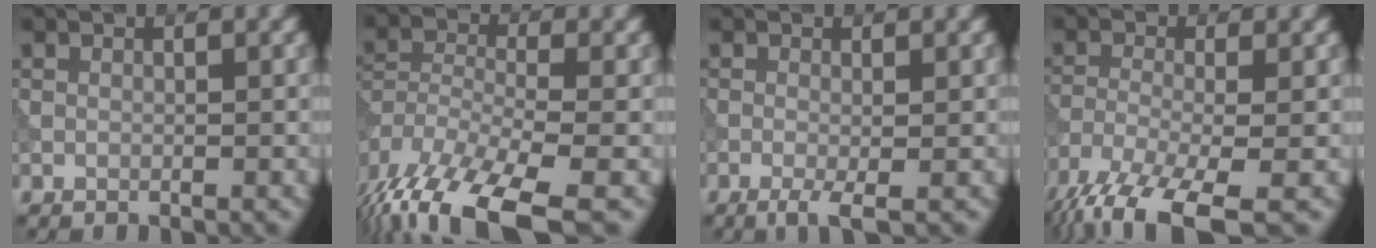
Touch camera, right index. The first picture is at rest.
{"total": 13.4, "force": [-9.3, 5.2, 8.2], "torque": [-0.174, -0.033, -0.151]}
{"total": 2.3, "force": [-0.8, 0.5, 2.1], "torque": [-0.043, -0.009, -0.017]}
{"total": 9.8, "force": [-6.8, 2.9, 6.4], "torque": [-0.139, -0.029, -0.127]}